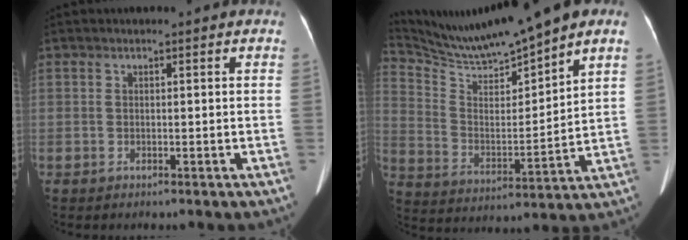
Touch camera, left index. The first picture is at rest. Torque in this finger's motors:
{"motor_torque": [0.45, -1.04, 0.05, 0.07]}